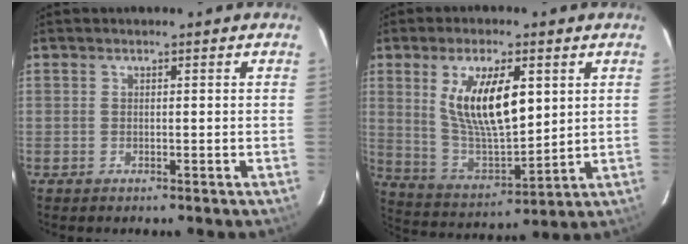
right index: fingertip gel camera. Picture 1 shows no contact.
{"total": 14.9, "force": [4.5, 5.7, 13.1], "torque": [-0.242, -0.004, 0.097]}